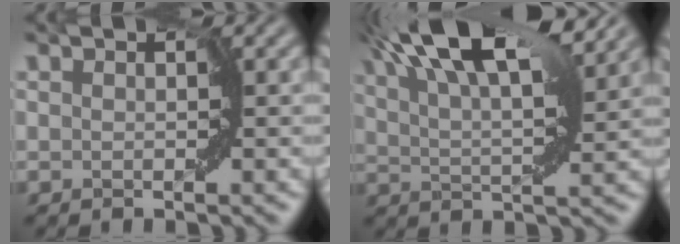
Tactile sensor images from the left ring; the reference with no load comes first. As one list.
[{"total": 11.2, "force": [7.5, 3.0, 7.8], "torque": [-0.131, 0.040, 0.108]}]